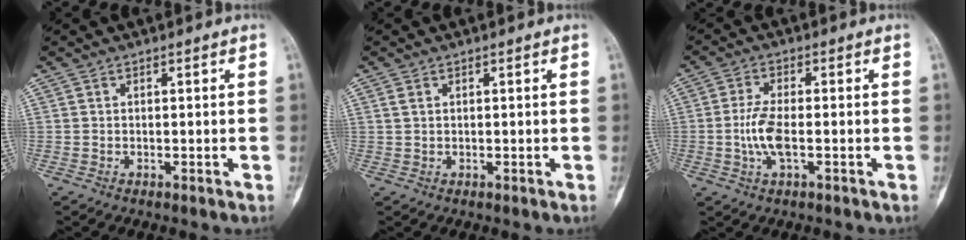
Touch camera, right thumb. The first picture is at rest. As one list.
[{"total": 1.1, "force": [0.5, 0.7, 0.6], "torque": [-0.014, 0.005, 0.014]}, {"total": 5.8, "force": [-1.0, 2.2, 5.3], "torque": [-0.120, 0.006, -0.021]}]